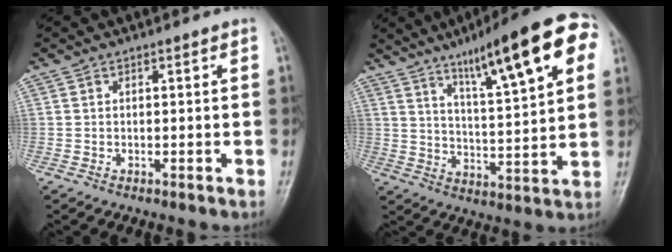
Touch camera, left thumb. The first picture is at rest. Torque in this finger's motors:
{"motor_torque": [0.50, 0.51, 1.61, -1.16, 0.20]}